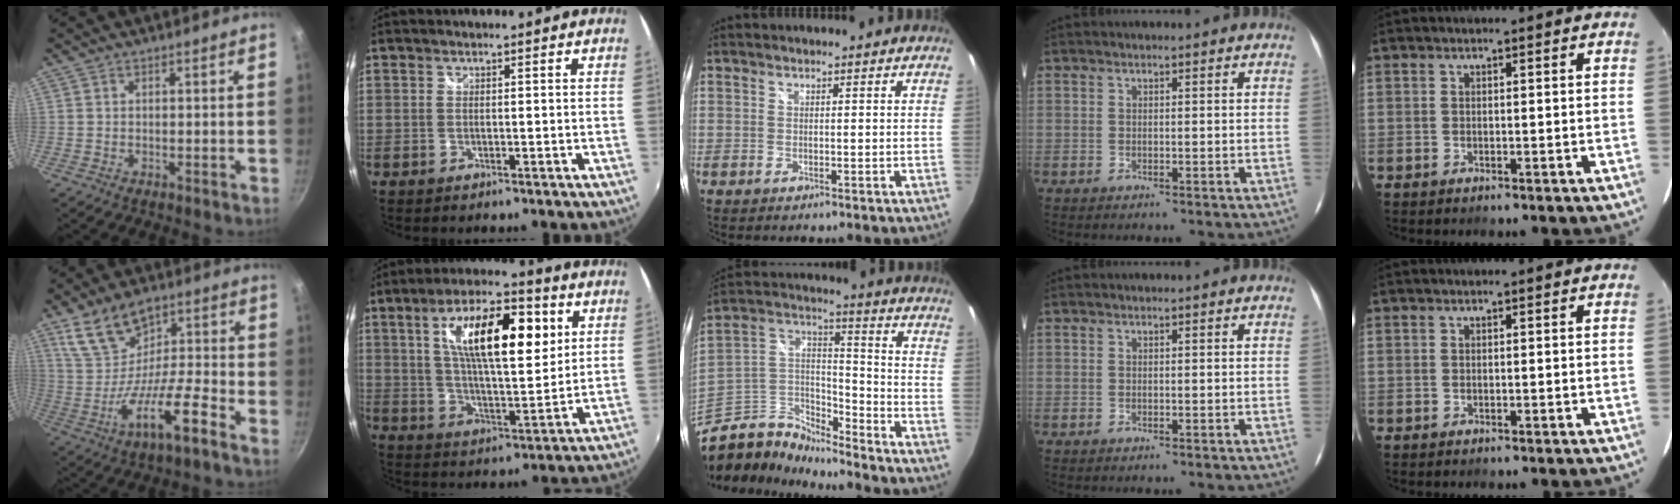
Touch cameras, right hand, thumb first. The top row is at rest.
{"thumb": {"total": 13.6, "force": [-2.8, 6.3, 11.8], "torque": [-0.174, 0.023, -0.054]}, "index": {"total": 18.2, "force": [5.8, 6.5, 16.0], "torque": [-0.269, 0.020, 0.096]}, "middle": {"total": 12.7, "force": [-9.6, 6.8, 4.6], "torque": [-0.119, 0.027, -0.186]}}